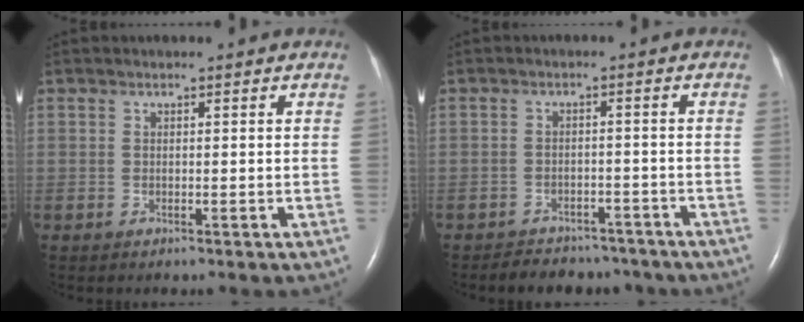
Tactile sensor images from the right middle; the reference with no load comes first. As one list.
[{"total": 8.2, "force": [-7.2, 3.8, 1.3], "torque": [-0.018, 0.005, -0.088]}]